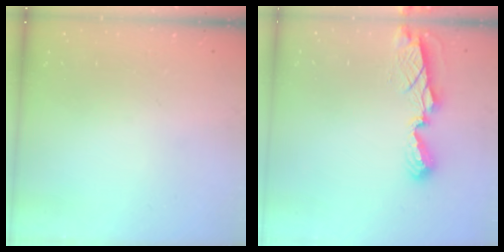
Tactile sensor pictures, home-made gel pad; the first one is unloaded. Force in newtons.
{"total": 7.7, "press": 7.7, "slide": 0.7}